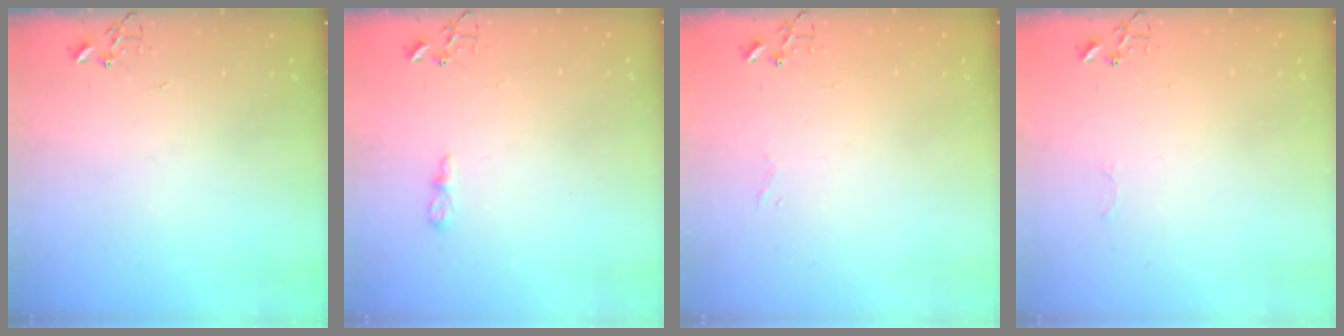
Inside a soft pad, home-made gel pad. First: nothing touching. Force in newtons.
{"total": 4.5, "press": 4.5, "slide": 0.5}
{"total": 3.4, "press": 3.4, "slide": 0.3}
{"total": 2.5, "press": 2.5, "slide": 0.4}